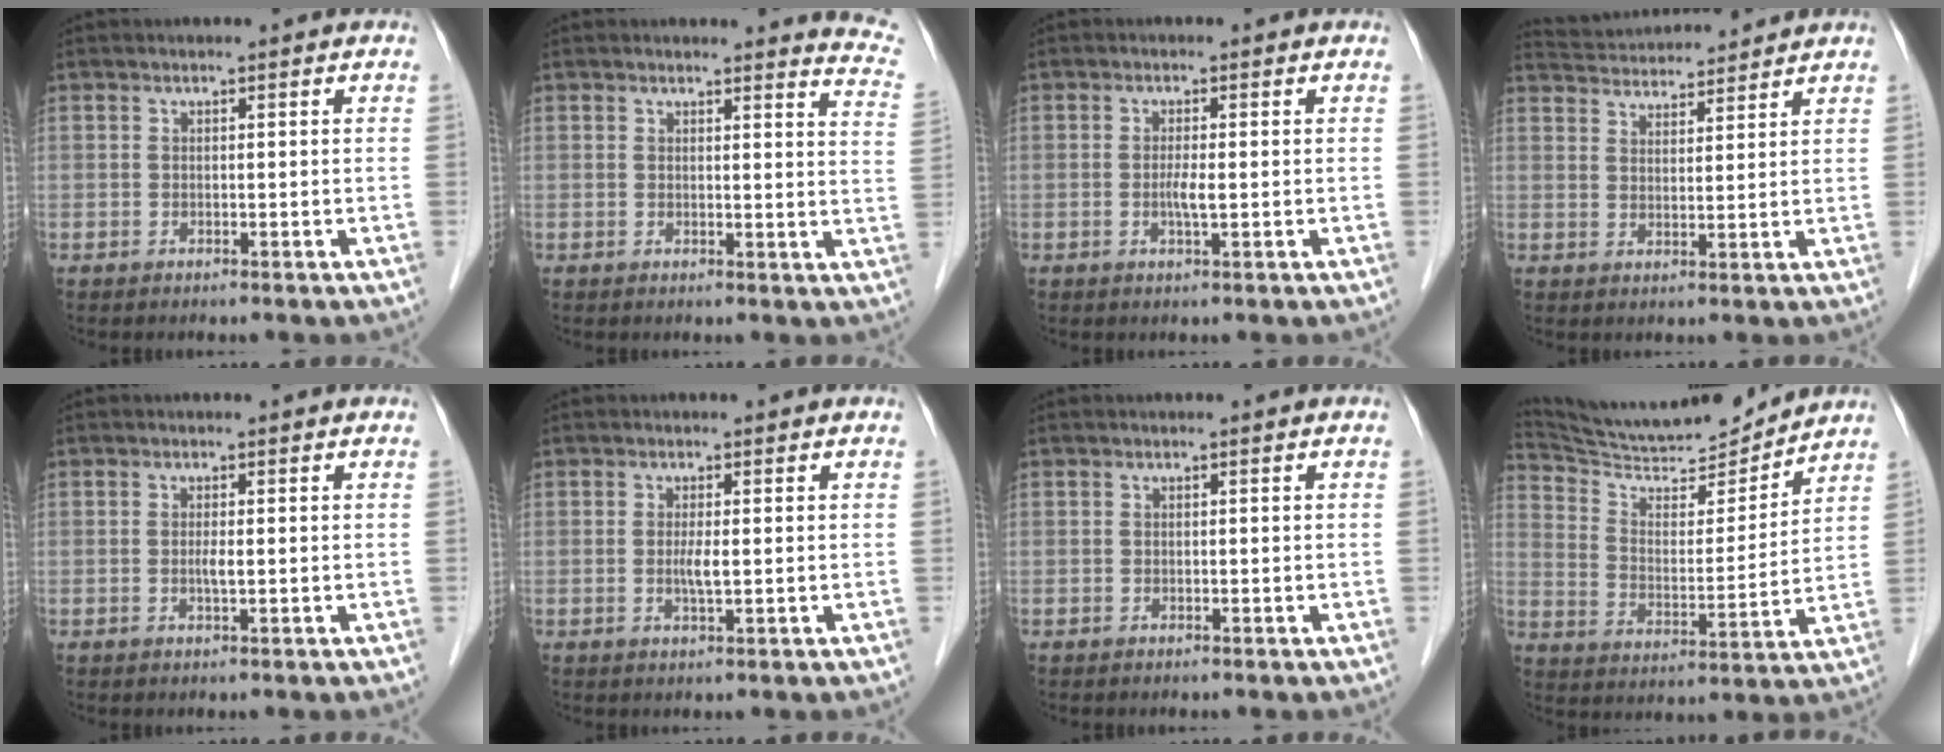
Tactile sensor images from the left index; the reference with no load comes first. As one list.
[{"total": 8.4, "force": [8.3, 0.4, 1.1], "torque": [0.012, -0.072, 0.054]}, {"total": 1.9, "force": [-0.2, 0.1, 1.9], "torque": [-0.039, -0.003, -0.003]}, {"total": 10.0, "force": [9.8, 1.0, 2.1], "torque": [-0.045, 0.027, 0.151]}, {"total": 1.1, "force": [0.0, 0.1, 1.1], "torque": [-0.025, -0.002, -0.001]}, {"total": 1.9, "force": [0.1, 0.1, 1.9], "torque": [-0.040, -0.003, 0.001]}, {"total": 0.0}, {"total": 17.1, "force": [16.5, 1.4, 4.4], "torque": [-0.084, -0.008, 0.267]}]